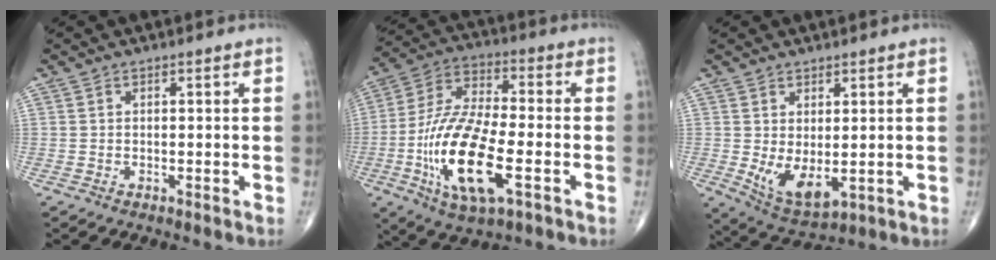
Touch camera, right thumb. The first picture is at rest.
{"total": 19.1, "force": [-5.7, 6.9, 16.9], "torque": [-0.341, 0.015, -0.100]}
{"total": 7.7, "force": [-0.3, 3.7, 6.7], "torque": [-0.108, -0.018, 0.014]}